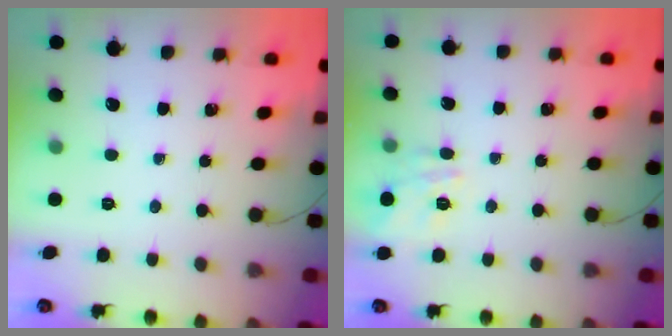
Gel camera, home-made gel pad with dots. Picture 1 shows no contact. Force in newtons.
{"total": 13.8, "press": 13.8, "slide": 0.6}